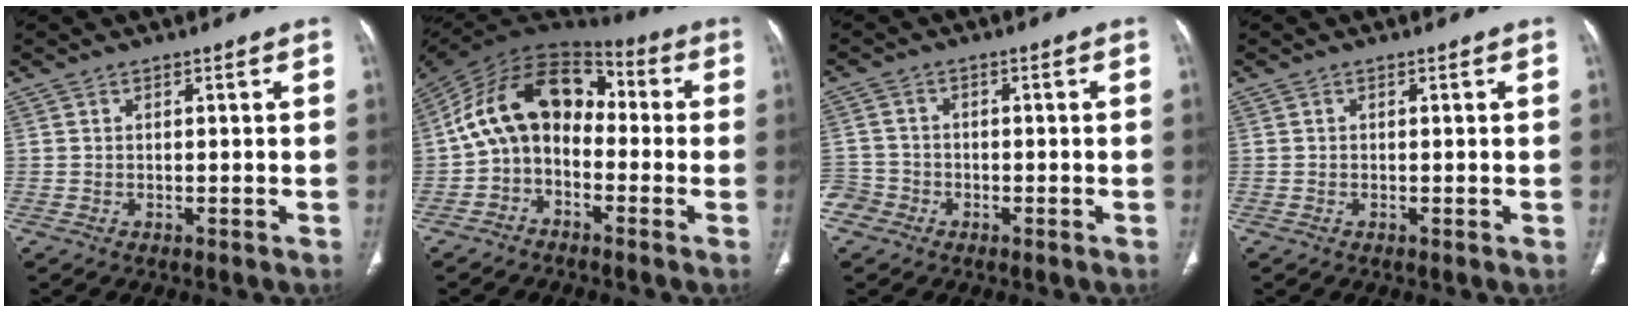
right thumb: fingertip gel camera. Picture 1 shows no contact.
{"total": 14.1, "force": [-1.5, 10.0, 9.9], "torque": [-0.154, 0.065, -0.044]}
{"total": 4.4, "force": [-2.4, 3.7, 0.5], "torque": [0.004, 0.018, -0.051]}
{"total": 0.0}